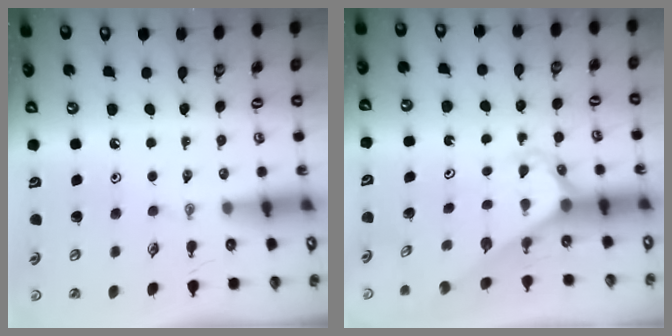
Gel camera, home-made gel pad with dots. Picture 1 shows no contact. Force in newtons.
{"total": 2.7, "press": 2.7, "slide": 0.2}